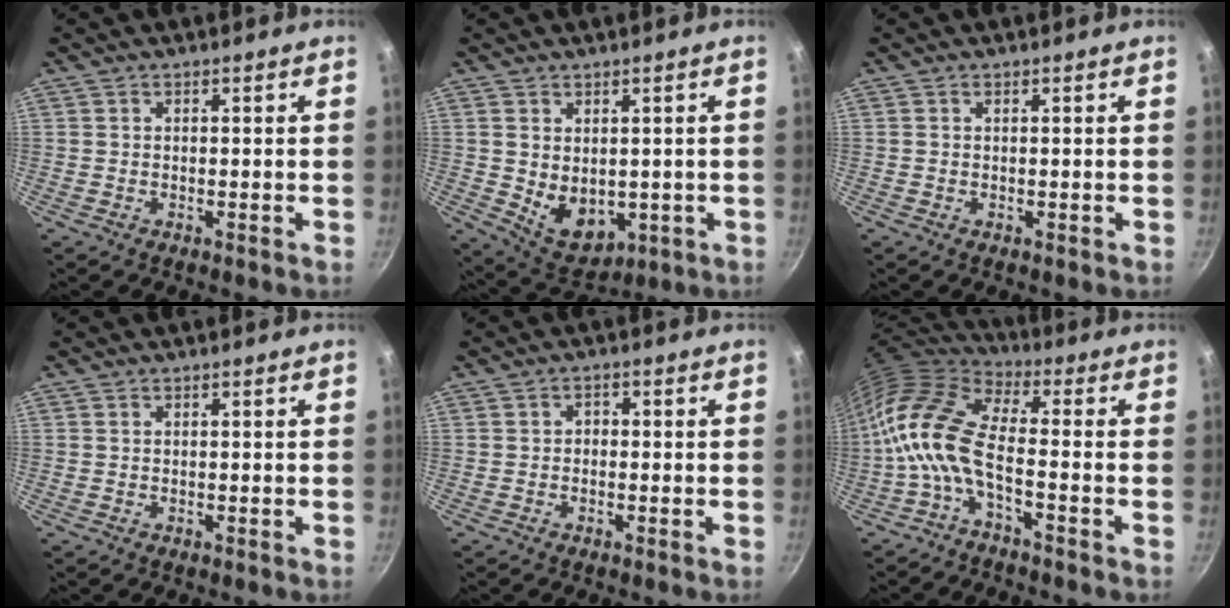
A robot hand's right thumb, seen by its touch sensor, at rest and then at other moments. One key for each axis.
{"total": 8.5, "fx": 0.2, "fy": 6.1, "fz": 5.9, "tx": -0.074, "ty": -0.020, "tz": 0.029}
{"total": 0.0}
{"total": 0.0}
{"total": 1.5, "fx": -0.2, "fy": 1.2, "fz": 0.9, "tx": -0.014, "ty": 0.007, "tz": -0.006}
{"total": 12.7, "fx": -2.9, "fy": 5.3, "fz": 11.2, "tx": -0.233, "ty": 0.032, "tz": -0.076}